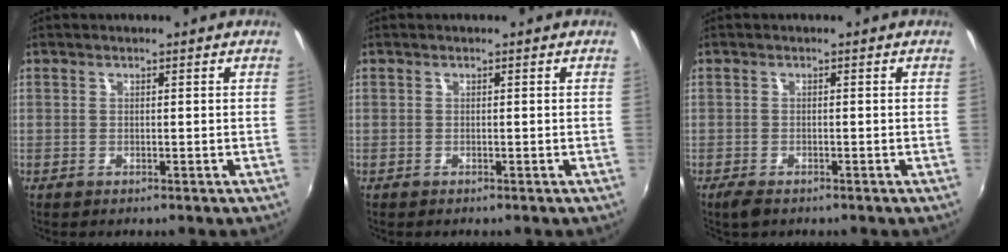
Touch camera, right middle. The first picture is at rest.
{"total": 0.0}
{"total": 2.6, "force": [-1.9, 1.0, 1.4], "torque": [-0.033, -0.008, -0.035]}